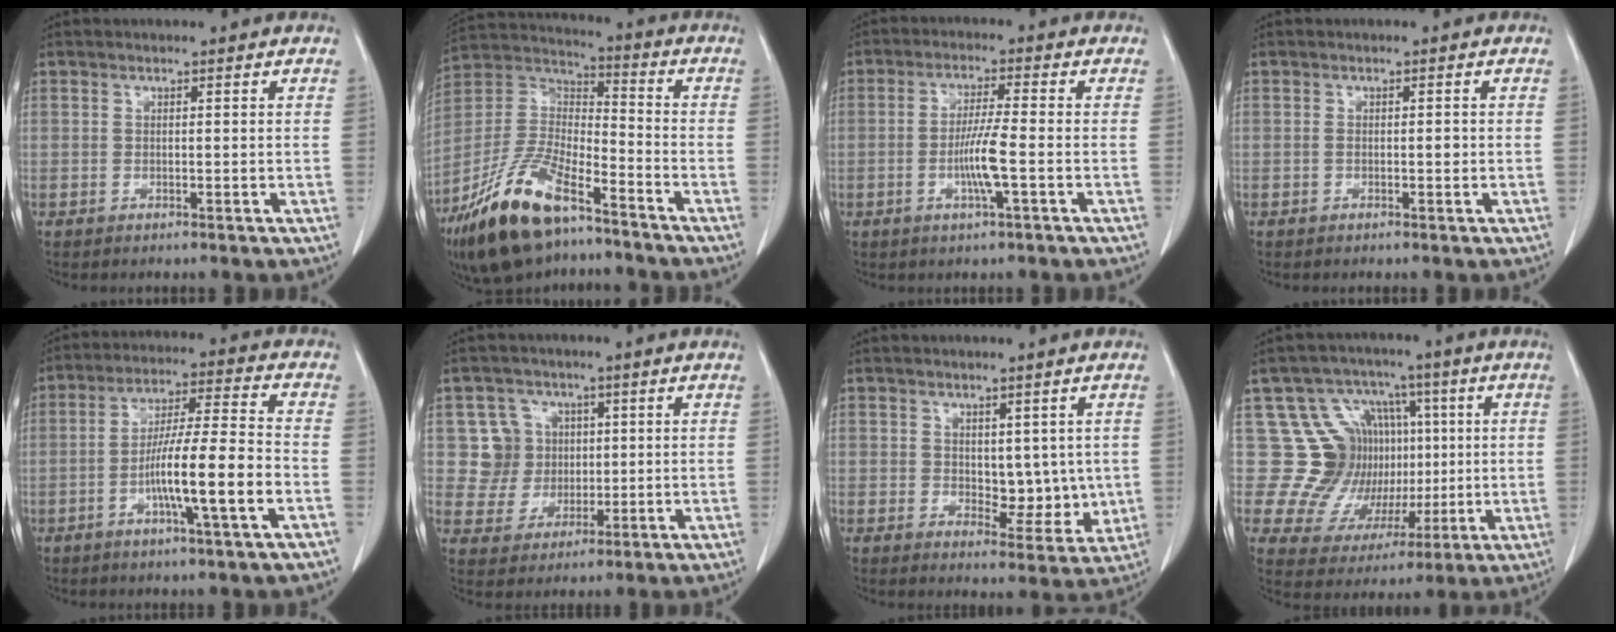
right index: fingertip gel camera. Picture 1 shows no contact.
{"total": 18.3, "force": [-12.2, 5.9, 12.2], "torque": [-0.268, -0.008, -0.226]}
{"total": 5.9, "force": [-1.5, -0.1, 5.7], "torque": [-0.112, -0.006, -0.029]}
{"total": 1.2, "force": [-0.1, 0.5, 1.1], "torque": [-0.020, 0.000, -0.001]}
{"total": 12.6, "force": [-3.7, 0.2, 12.0], "torque": [-0.209, 0.001, -0.068]}
{"total": 6.8, "force": [1.7, 6.6, 0.2], "torque": [0.004, 0.016, 0.037]}
{"total": 6.6, "force": [0.7, 3.8, 5.3], "torque": [-0.058, -0.007, 0.023]}
{"total": 15.3, "force": [3.2, 14.0, 5.1], "torque": [-0.075, 0.065, 0.080]}